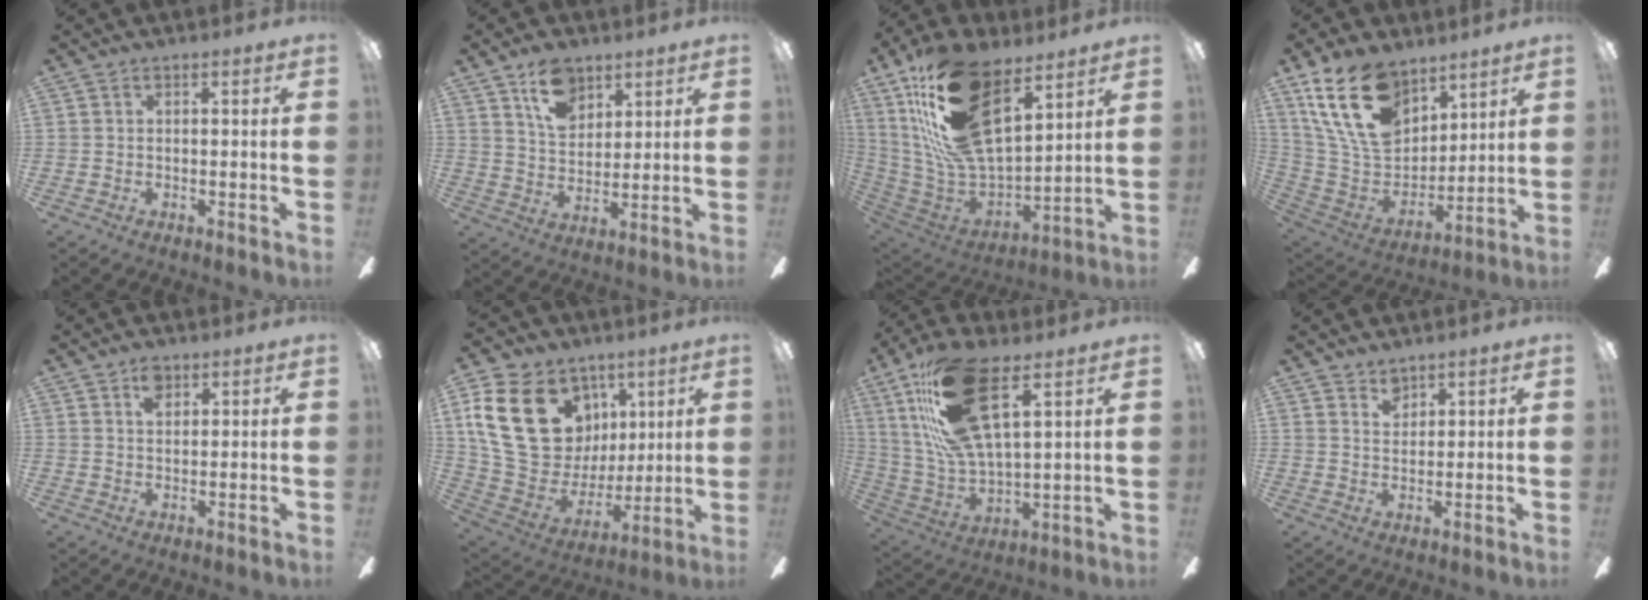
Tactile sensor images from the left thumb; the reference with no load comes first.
{"total": 10.7, "force": [6.7, 6.6, 5.2], "torque": [-0.082, -0.017, 0.123]}
{"total": 26.0, "force": [13.8, 12.7, 18.1], "torque": [-0.369, -0.069, 0.253]}
{"total": 20.9, "force": [12.6, 12.2, 11.4], "torque": [-0.249, -0.051, 0.234]}
{"total": 3.9, "force": [2.3, 2.3, 2.1], "torque": [-0.032, -0.005, 0.040]}
{"total": 26.4, "force": [8.9, 19.7, 15.1], "torque": [-0.311, -0.024, 0.179]}
{"total": 22.4, "force": [12.1, 9.0, 16.6], "torque": [-0.331, -0.036, 0.212]}
{"total": 3.4, "force": [2.8, 1.8, 0.8], "torque": [-0.005, -0.012, 0.050]}